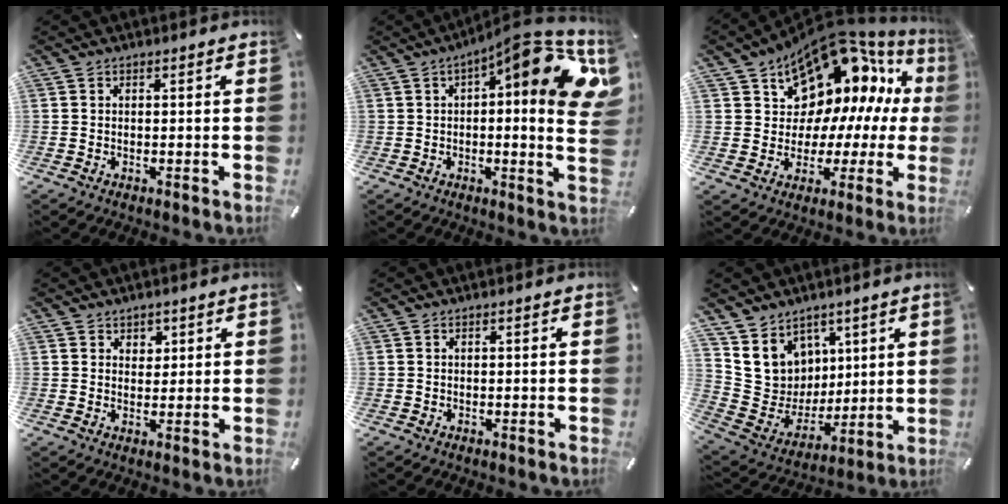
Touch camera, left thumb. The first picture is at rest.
{"total": 16.3, "force": [5.7, 4.4, 14.6], "torque": [-0.188, -0.041, 0.081]}
{"total": 15.0, "force": [10.1, 9.7, 5.5], "torque": [-0.081, -0.105, 0.184]}
{"total": 2.7, "force": [1.5, 2.2, 0.2], "torque": [0.008, -0.002, 0.024]}
{"total": 0.0}
{"total": 11.6, "force": [5.6, 10.1, 0.9], "torque": [-0.040, -0.056, 0.122]}